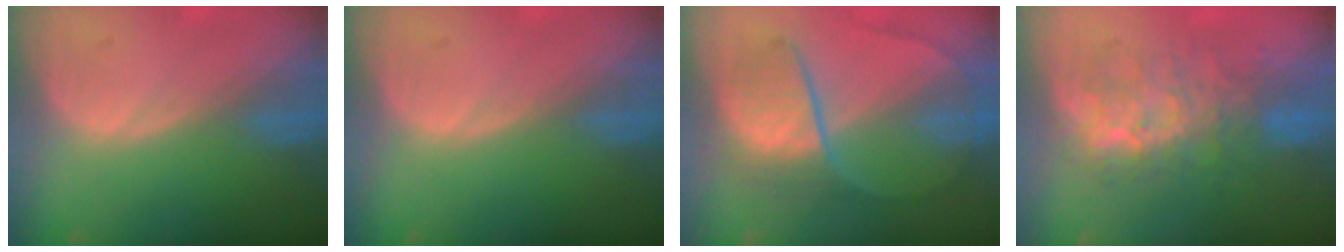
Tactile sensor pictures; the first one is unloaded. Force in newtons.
{"total": 0.0}
{"total": 8.5, "press": 7.4, "slide": 4.1}
{"total": 7.9, "press": 7.8, "slide": 1.5}